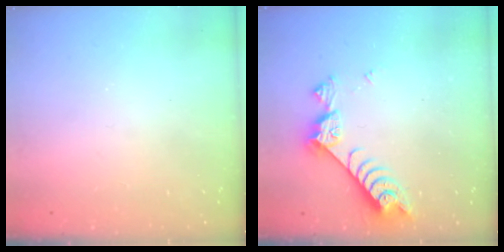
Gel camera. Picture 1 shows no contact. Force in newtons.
{"total": 7.7, "press": 7.6, "slide": 1.2}